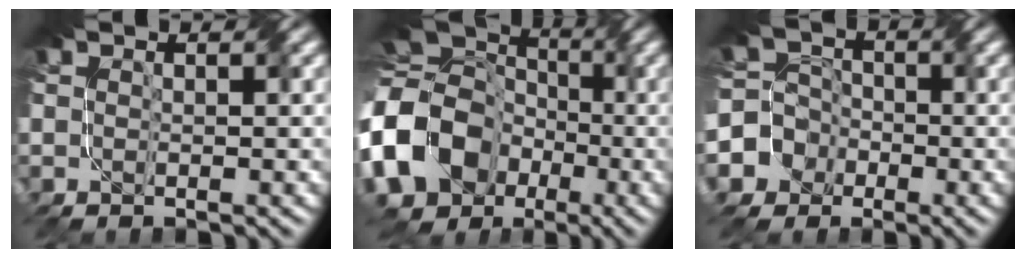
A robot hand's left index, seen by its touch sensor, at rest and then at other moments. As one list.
[{"total": 18.7, "force": [-5.1, 15.4, 9.3], "torque": [-0.208, -0.012, -0.128]}, {"total": 6.1, "force": [-3.0, 5.3, 0.6], "torque": [-0.014, 0.007, -0.073]}]